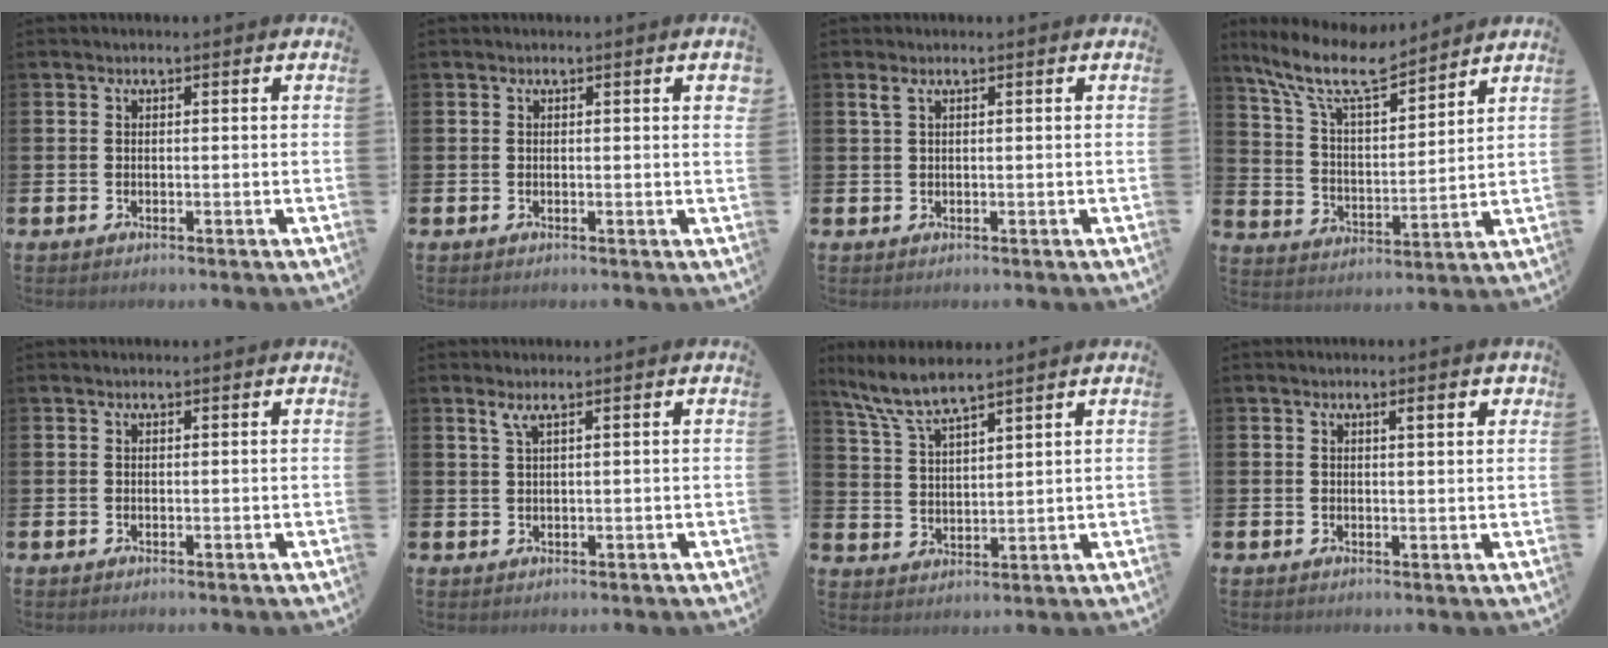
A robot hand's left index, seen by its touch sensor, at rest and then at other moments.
{"total": 1.3, "force": [0.3, 0.1, 1.3], "torque": [-0.023, 0.001, 0.004]}
{"total": 1.0, "force": [0.5, 0.2, 0.8], "torque": [-0.016, 0.002, 0.009]}
{"total": 11.0, "force": [9.4, 2.6, 5.1], "torque": [-0.127, -0.045, 0.166]}
{"total": 0.0}
{"total": 1.5, "force": [1.0, 0.0, 1.1], "torque": [-0.030, 0.004, 0.020]}
{"total": 6.7, "force": [6.1, 0.5, 2.8], "torque": [-0.077, -0.023, 0.110]}
{"total": 2.4, "force": [1.3, 0.5, 2.0], "torque": [-0.022, -0.001, 0.017]}